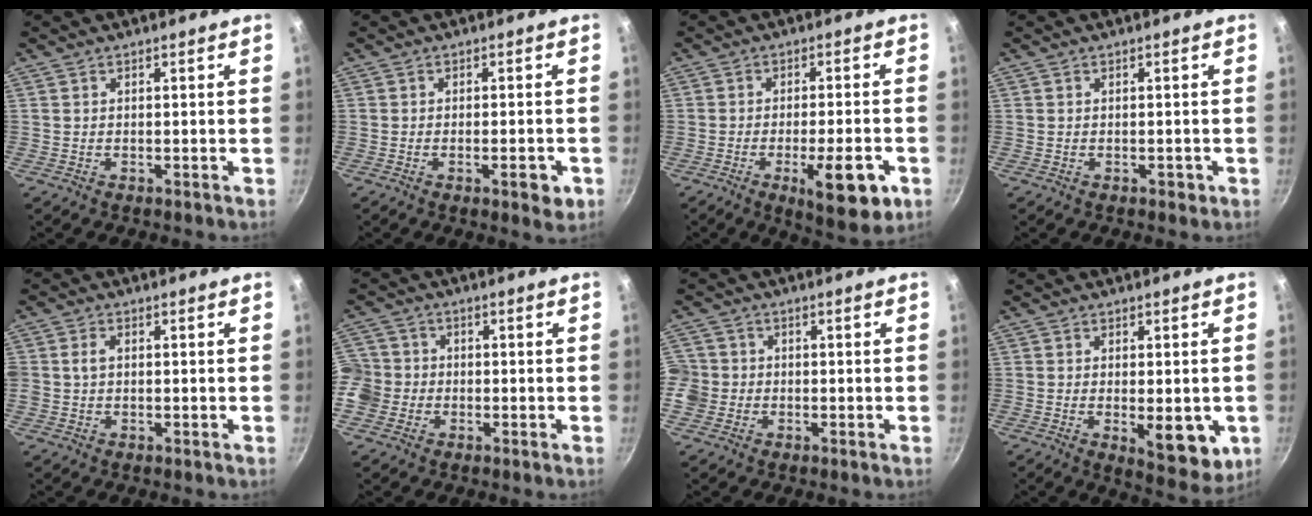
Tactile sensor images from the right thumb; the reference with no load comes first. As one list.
[{"total": 4.9, "force": [-2.0, 1.6, 4.2], "torque": [-0.046, 0.004, -0.027]}, {"total": 12.0, "force": [-4.6, 3.5, 10.5], "torque": [-0.129, 0.011, -0.060]}, {"total": 1.3, "force": [-0.5, 0.9, 0.7], "torque": [-0.004, 0.005, -0.007]}, {"total": 2.7, "force": [0.2, 1.9, 1.9], "torque": [-0.034, 0.009, 0.002]}, {"total": 8.9, "force": [-2.0, 8.1, 2.9], "torque": [-0.045, 0.027, -0.050]}, {"total": 6.4, "force": [-1.3, 6.0, 1.8], "torque": [-0.024, 0.017, -0.030]}, {"total": 10.7, "force": [-2.0, 4.6, 9.4], "torque": [-0.101, -0.013, -0.018]}]